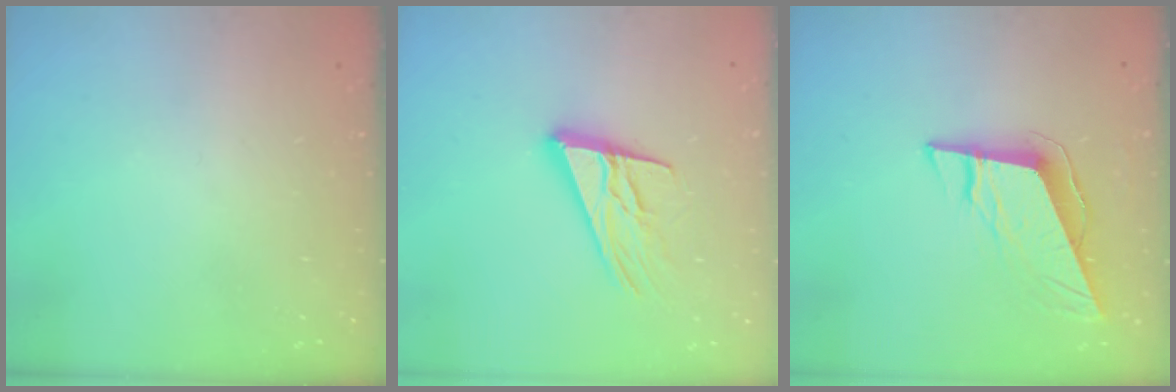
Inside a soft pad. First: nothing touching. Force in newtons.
{"total": 14.9, "press": 14.6, "slide": 2.9}
{"total": 9.5, "press": 9.4, "slide": 1.7}